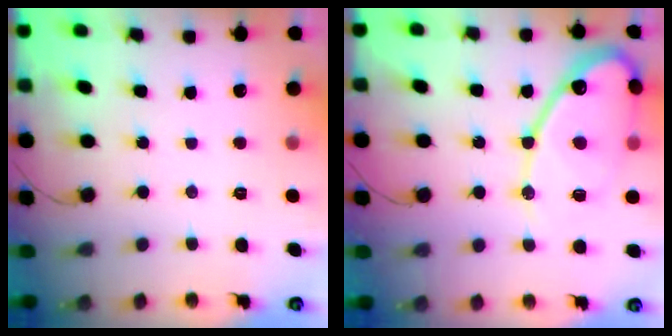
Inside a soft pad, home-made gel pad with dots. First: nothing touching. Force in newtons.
{"total": 16.3, "press": 16.2, "slide": 1.4}